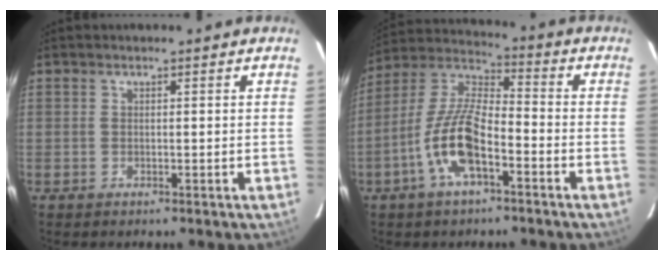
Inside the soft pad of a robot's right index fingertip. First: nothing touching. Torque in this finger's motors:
{"motor_torque": [1.75, -0.38, 0.83, 0.11]}